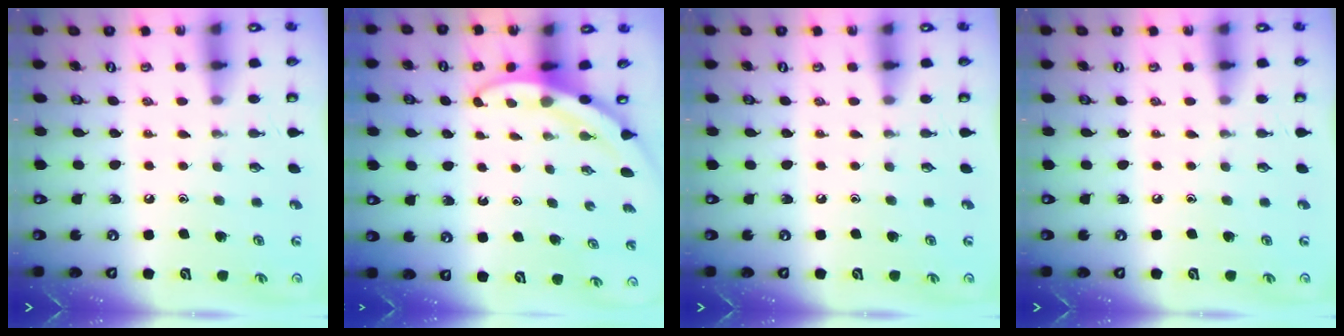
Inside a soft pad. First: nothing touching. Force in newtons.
{"total": 3.5, "press": 3.5, "slide": 0.2}
{"total": 0.0}
{"total": 0.0}